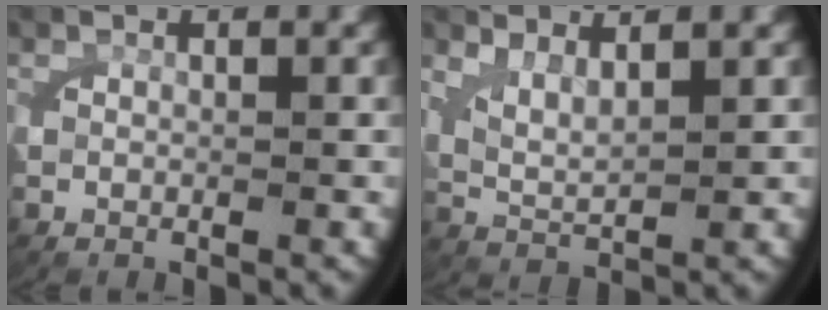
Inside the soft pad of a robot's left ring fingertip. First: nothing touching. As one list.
[{"total": 3.9, "force": [1.8, 2.4, 2.4], "torque": [-0.055, -0.008, 0.029]}]